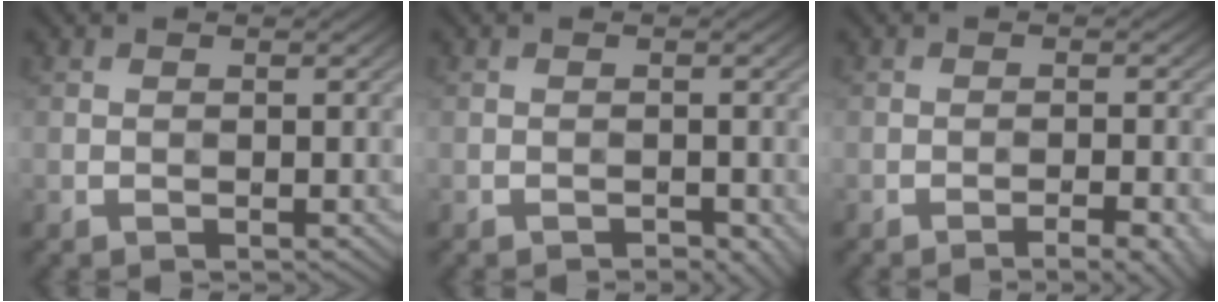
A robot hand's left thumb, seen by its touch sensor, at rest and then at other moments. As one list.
[{"total": 1.1, "force": [-0.9, 0.4, 0.6], "torque": [-0.007, 0.002, -0.013]}, {"total": 4.3, "force": [-2.6, 0.7, 3.3], "torque": [-0.049, 0.014, -0.038]}]